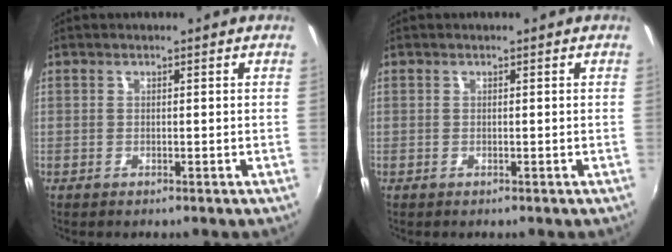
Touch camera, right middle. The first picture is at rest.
{"total": 0.0}